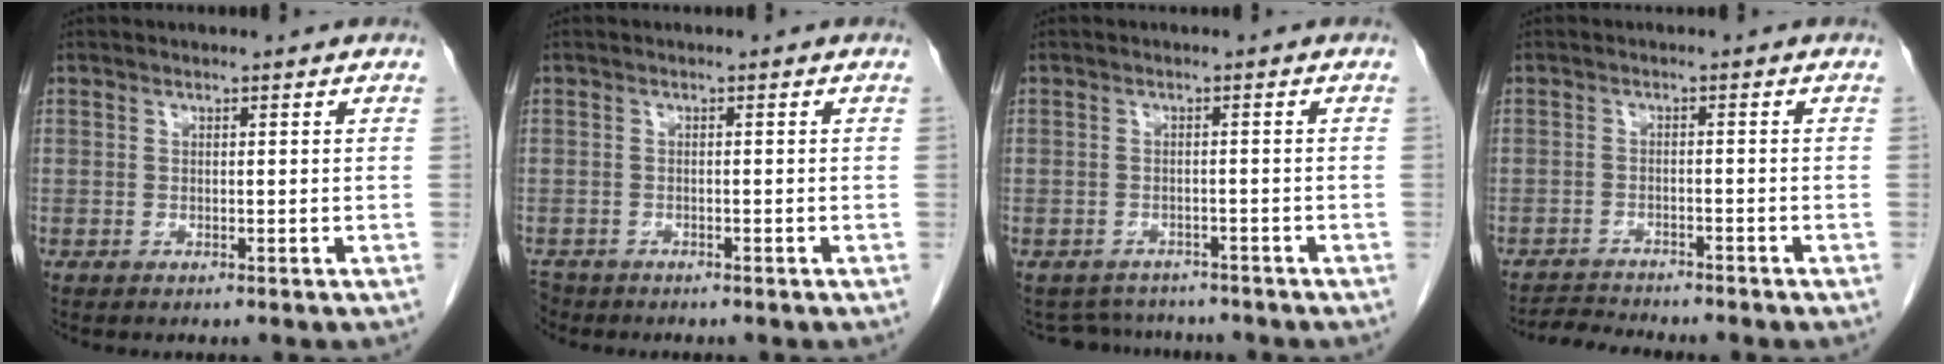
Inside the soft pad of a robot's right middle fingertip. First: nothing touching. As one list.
[{"total": 2.7, "force": [-2.4, 1.3, 0.2], "torque": [-0.008, -0.004, -0.043]}, {"total": 5.0, "force": [-4.7, 1.6, -0.2], "torque": [-0.001, 0.005, -0.063]}, {"total": 3.4, "force": [-3.4, -0.7, 0.1], "torque": [-0.002, -0.017, -0.057]}]